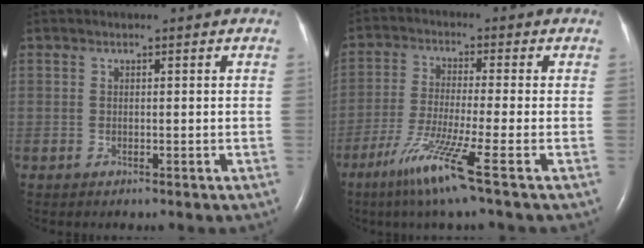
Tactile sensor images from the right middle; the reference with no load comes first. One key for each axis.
{"total": 9.2, "fx": -5.2, "fy": -1.5, "fz": 7.5, "tx": -0.149, "ty": -0.035, "tz": -0.103}